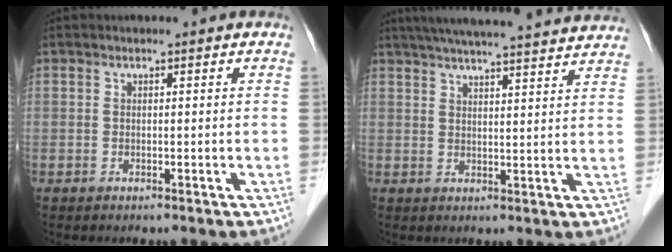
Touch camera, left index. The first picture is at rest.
{"total": 22.0, "force": [20.1, 0.9, 8.9], "torque": [-0.142, 0.018, 0.260]}